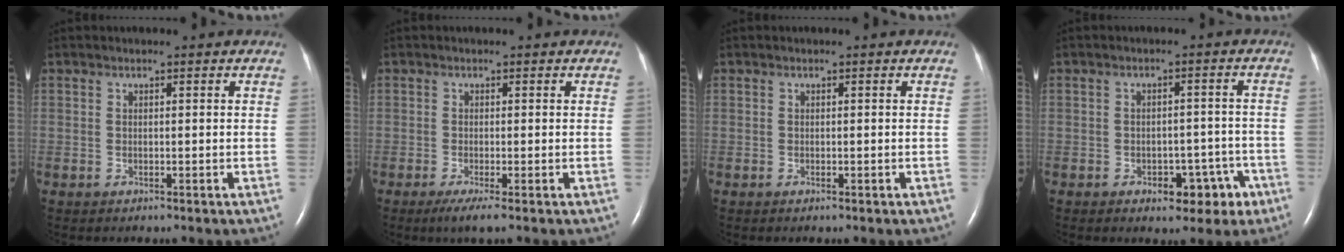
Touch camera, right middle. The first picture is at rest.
{"total": 2.5, "force": [-1.5, 0.0, 2.1], "torque": [-0.040, -0.010, -0.028]}
{"total": 0.0}
{"total": 5.9, "force": [-3.1, 3.5, 3.5], "torque": [-0.033, 0.022, -0.031]}